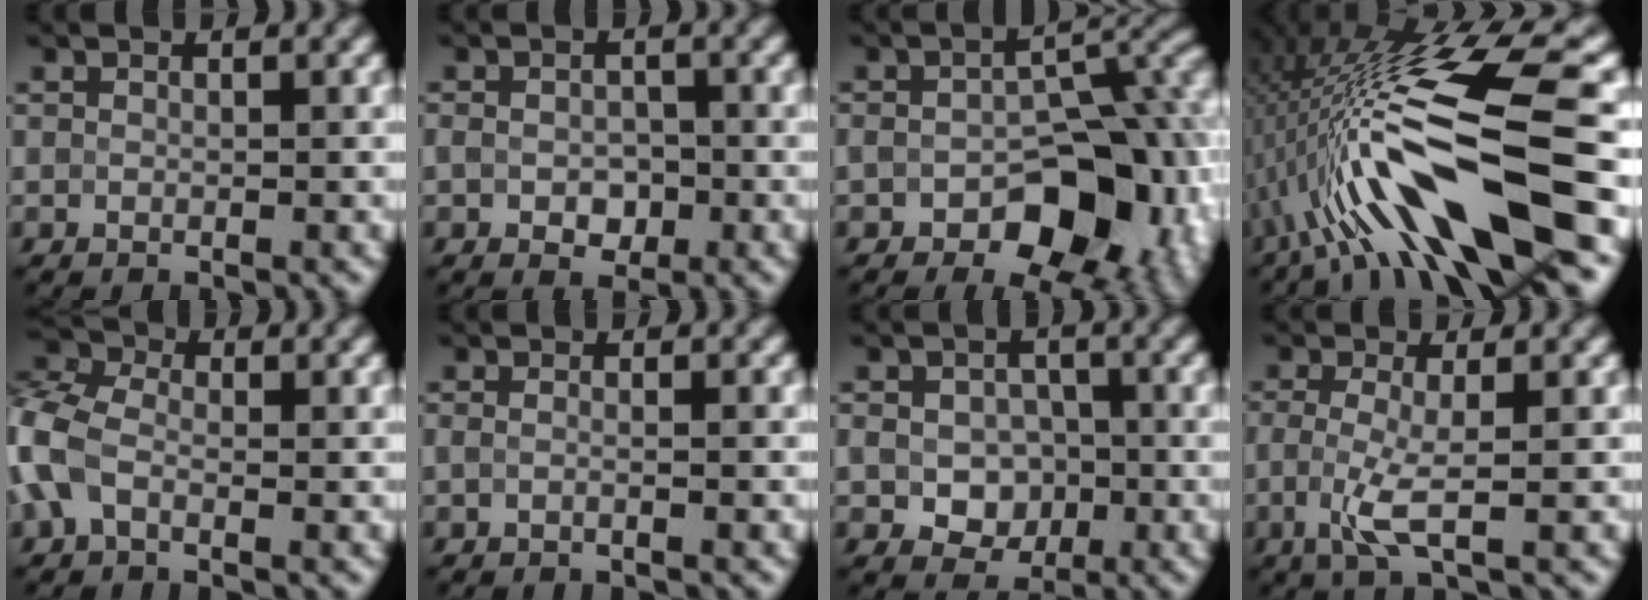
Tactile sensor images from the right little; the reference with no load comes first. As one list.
[{"total": 2.4, "force": [-0.7, 1.7, 1.6], "torque": [-0.031, -0.003, -0.010]}, {"total": 10.8, "force": [-3.8, 6.2, 8.1], "torque": [-0.100, 0.002, -0.055]}, {"total": 13.8, "force": [-2.9, 3.1, 13.2], "torque": [-0.231, 0.008, -0.043]}, {"total": 5.1, "force": [-1.3, 3.3, 3.7], "torque": [-0.105, 0.009, -0.041]}, {"total": 1.3, "force": [-0.2, 0.6, 1.1], "torque": [-0.008, -0.015, -0.023]}, {"total": 4.5, "force": [-1.0, 3.5, 2.6], "torque": [-0.055, -0.010, -0.015]}, {"total": 2.9, "force": [-0.7, 0.5, 2.8], "torque": [-0.070, -0.012, -0.013]}]